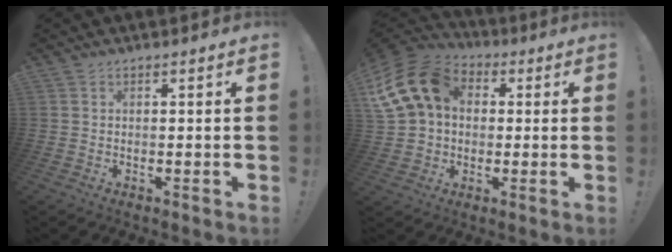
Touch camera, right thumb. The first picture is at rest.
{"total": 18.1, "force": [4.6, 13.6, 11.0], "torque": [-0.203, -0.004, 0.086]}